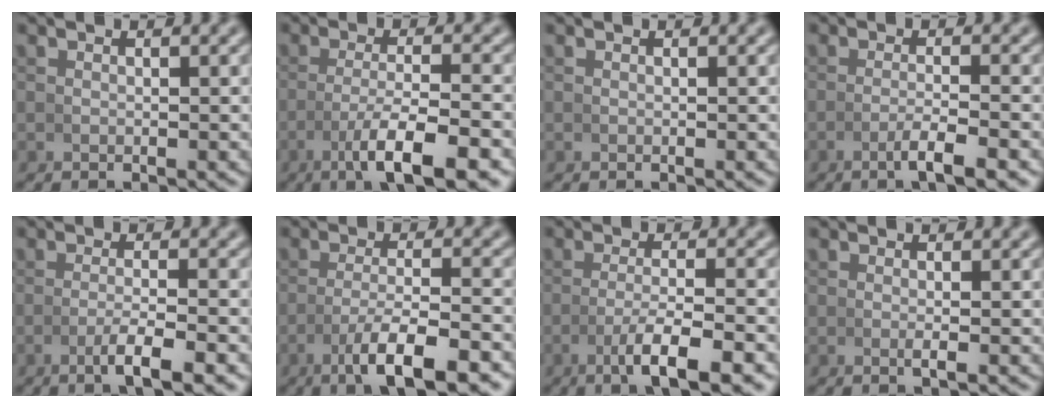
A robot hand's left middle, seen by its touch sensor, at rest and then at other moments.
{"total": 6.5, "force": [-3.0, 1.5, 5.5], "torque": [-0.093, -0.012, -0.041]}
{"total": 0.0}
{"total": 2.7, "force": [-1.6, 0.2, 2.2], "torque": [-0.046, -0.005, -0.028]}
{"total": 3.4, "force": [-1.8, 0.4, 2.9], "torque": [-0.058, -0.008, -0.029]}
{"total": 6.4, "force": [-3.2, 1.6, 5.3], "torque": [-0.092, -0.012, -0.045]}
{"total": 5.2, "force": [-2.5, 1.0, 4.5], "torque": [-0.078, -0.011, -0.035]}
{"total": 0.9, "force": [-0.3, 0.2, 0.9], "torque": [-0.019, 0.001, -0.005]}